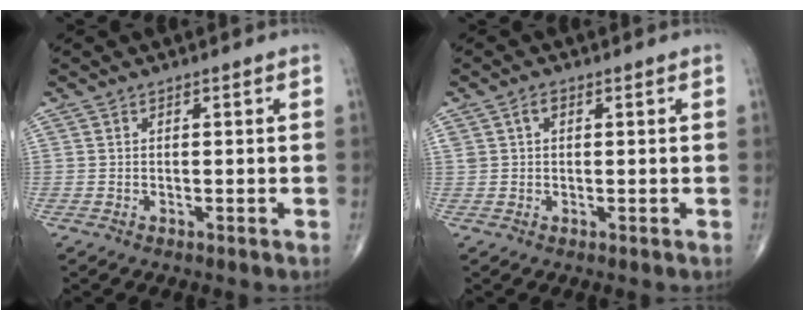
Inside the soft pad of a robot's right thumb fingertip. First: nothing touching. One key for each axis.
{"total": 2.0, "fx": 0.7, "fy": 1.3, "fz": 1.3, "tx": -0.024, "ty": 0.011, "tz": 0.016}